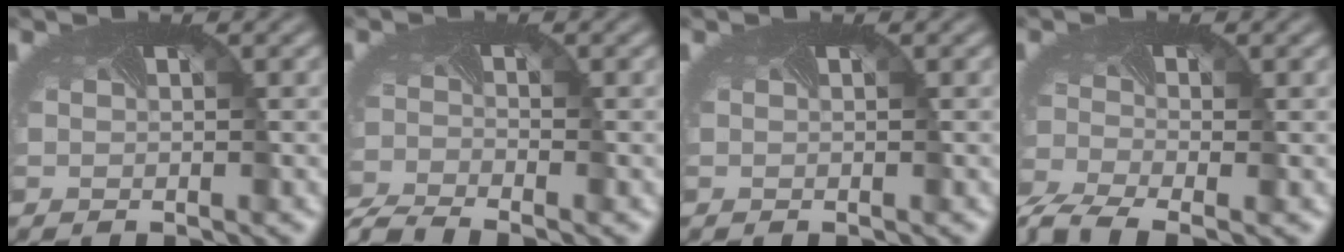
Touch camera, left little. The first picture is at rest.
{"total": 4.8, "force": [-4.5, 0.7, 1.7], "torque": [-0.042, -0.033, -0.088]}
{"total": 0.0}
{"total": 5.1, "force": [-4.1, 1.7, 2.6], "torque": [-0.074, -0.034, -0.079]}